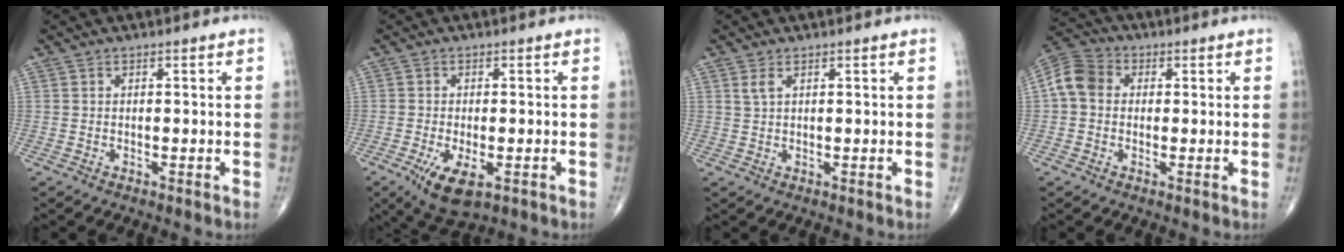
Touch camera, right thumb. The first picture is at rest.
{"total": 7.4, "force": [-2.9, 3.2, 6.0], "torque": [-0.104, -0.013, -0.042]}
{"total": 1.6, "force": [0.9, 0.7, 1.1], "torque": [-0.027, 0.005, 0.022]}
{"total": 7.1, "force": [0.5, 5.8, 4.0], "torque": [-0.072, 0.022, -0.003]}